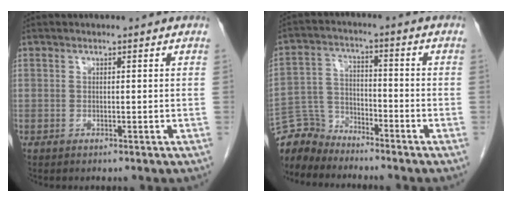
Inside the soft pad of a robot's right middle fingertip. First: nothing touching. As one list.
[{"total": 6.9, "force": [-6.7, 1.7, -0.6], "torque": [0.004, 0.008, -0.133]}]